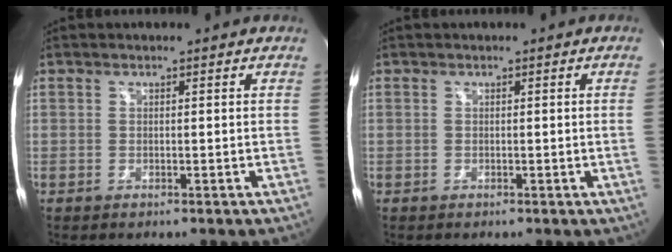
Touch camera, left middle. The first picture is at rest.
{"total": 1.0, "force": [-0.1, -0.4, 0.9], "torque": [-0.008, 0.000, -0.002]}